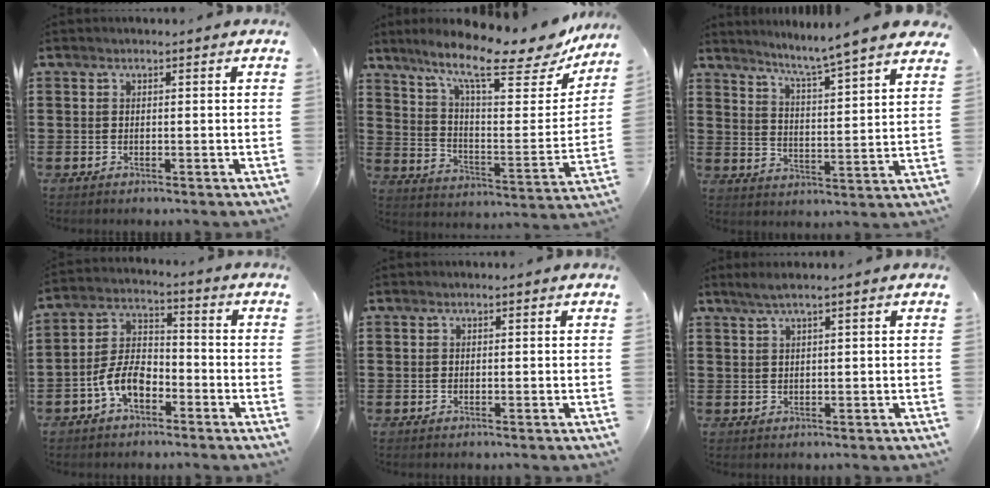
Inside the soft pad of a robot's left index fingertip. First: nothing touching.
{"total": 12.6, "force": [9.6, 1.9, 7.9], "torque": [-0.164, -0.055, 0.156]}
{"total": 5.6, "force": [5.0, -1.5, 2.2], "torque": [-0.064, -0.045, 0.077]}
{"total": 7.0, "force": [-3.8, 3.8, 4.6], "torque": [-0.112, 0.008, -0.078]}
{"total": 0.0}
{"total": 1.8, "force": [0.9, -0.2, 1.5], "torque": [-0.029, -0.001, 0.016]}